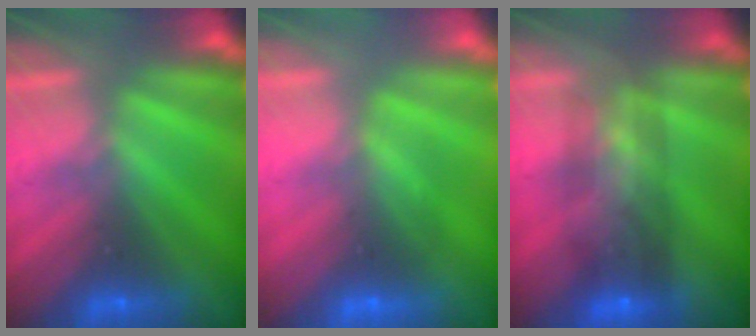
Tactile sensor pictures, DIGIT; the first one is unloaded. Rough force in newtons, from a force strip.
{"total": 2.7}
{"total": 7.1}